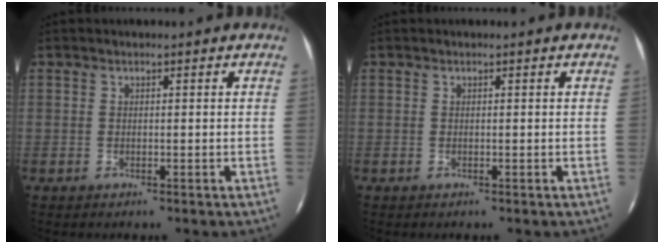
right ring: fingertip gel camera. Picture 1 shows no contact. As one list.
[{"total": 0.0}]